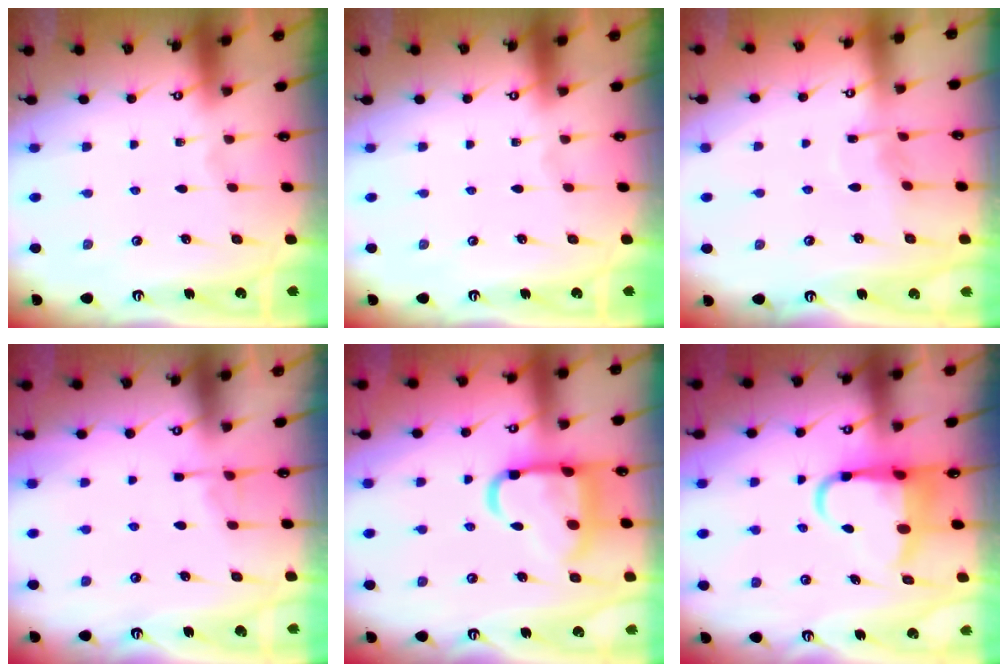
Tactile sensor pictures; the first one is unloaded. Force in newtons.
{"total": 0.0}
{"total": 4.1, "press": 4.1, "slide": 0.4}
{"total": 4.2, "press": 4.1, "slide": 0.7}
{"total": 14.9, "press": 14.8, "slide": 1.4}
{"total": 8.4, "press": 7.8, "slide": 3.1}